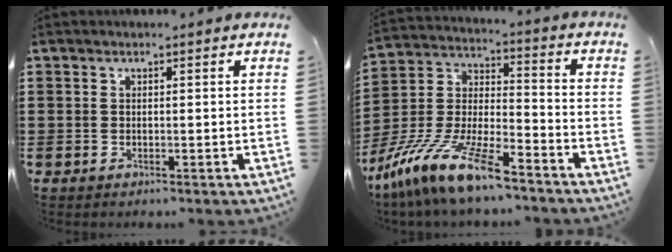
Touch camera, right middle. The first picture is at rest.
{"total": 13.5, "force": [-10.9, 1.6, 7.8], "torque": [-0.165, 0.020, -0.211]}